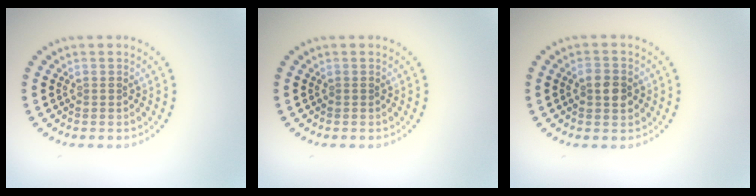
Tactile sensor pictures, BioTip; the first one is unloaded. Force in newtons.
{"total": 0.0}
{"total": 2.6, "press": 2.6, "slide": 0.2}